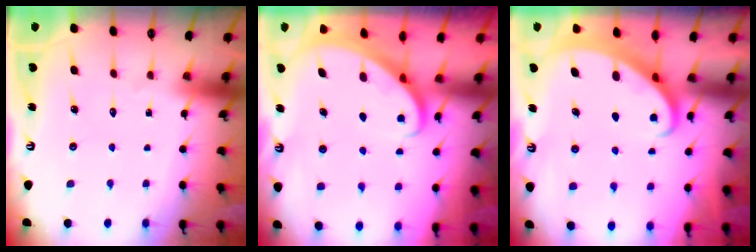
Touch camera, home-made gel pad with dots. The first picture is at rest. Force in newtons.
{"total": 2.7, "press": 2.6, "slide": 0.2}
{"total": 2.6, "press": 2.6, "slide": 0.2}